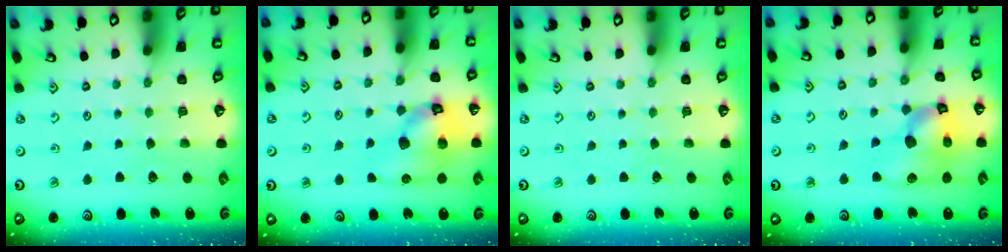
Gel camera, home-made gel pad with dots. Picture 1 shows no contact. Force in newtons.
{"total": 13.7, "press": 13.6, "slide": 2.1}
{"total": 0.0}
{"total": 15.4, "press": 15.2, "slide": 2.1}